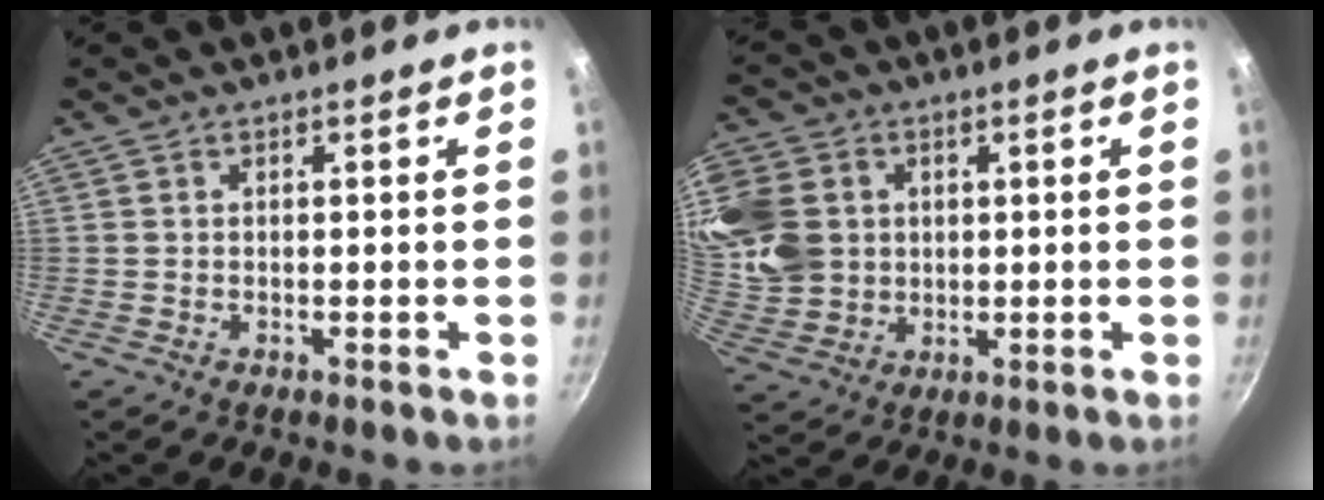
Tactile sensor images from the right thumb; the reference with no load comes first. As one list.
[{"total": 15.9, "force": [3.0, 13.3, 8.3], "torque": [-0.171, -0.001, 0.062]}]